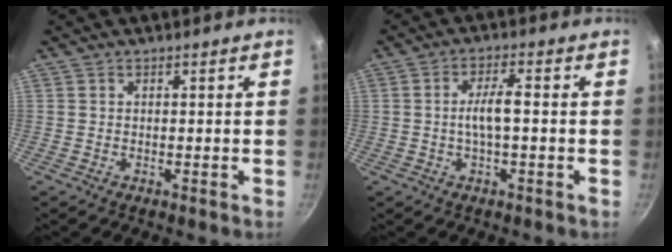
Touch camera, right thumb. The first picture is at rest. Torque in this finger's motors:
{"motor_torque": [-0.08, 0.27, 0.69, 0.07, 0.05]}